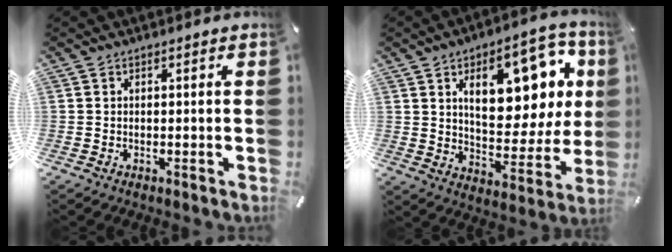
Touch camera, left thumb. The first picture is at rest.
{"total": 20.0, "force": [8.2, 10.4, 15.1], "torque": [-0.210, -0.037, 0.131]}